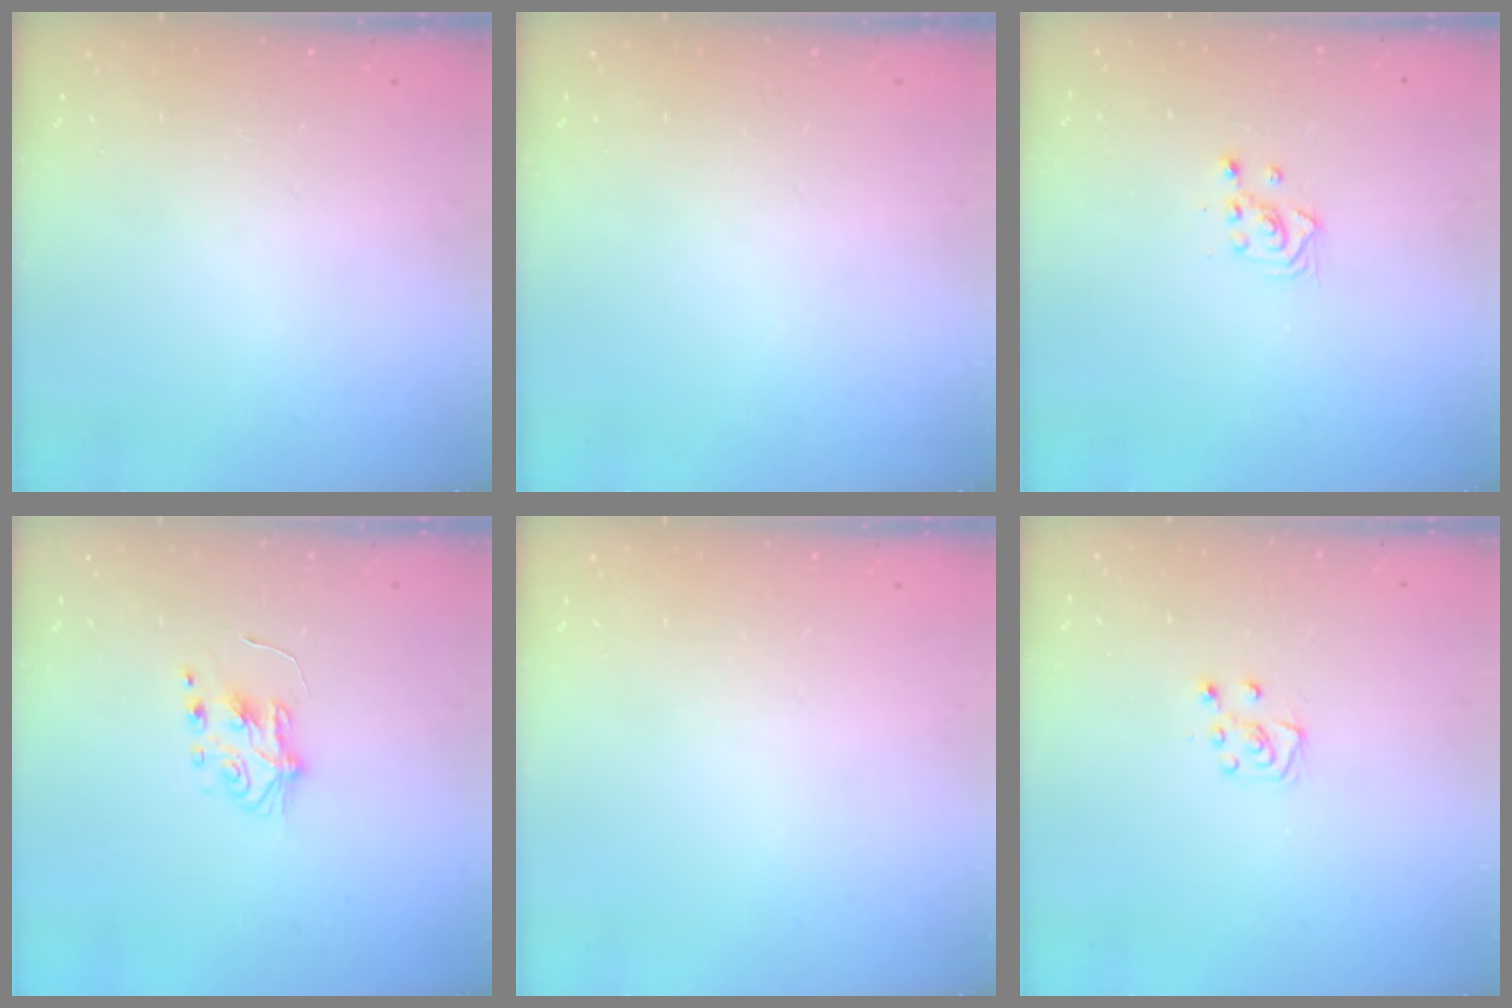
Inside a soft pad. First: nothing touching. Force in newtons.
{"total": 0.0}
{"total": 2.3, "press": 2.3, "slide": 0.3}
{"total": 5.8, "press": 5.8, "slide": 0.6}
{"total": 0.0}
{"total": 5.8, "press": 5.8, "slide": 0.8}